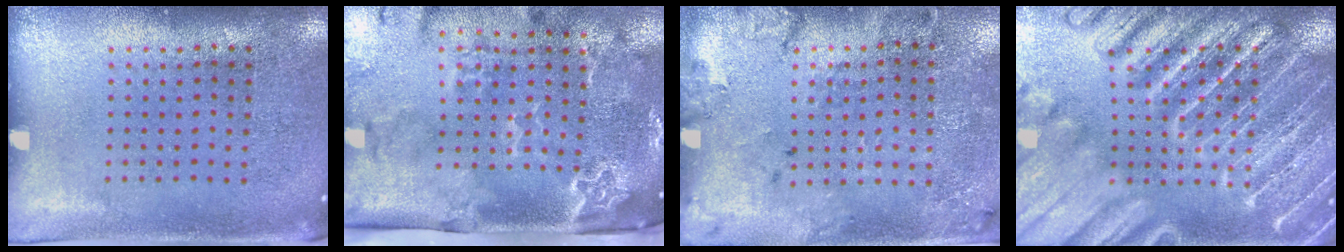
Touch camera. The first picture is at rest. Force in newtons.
{"total": 3.3, "press": 2.4, "slide": 2.2}
{"total": 2.1, "press": 1.5, "slide": 1.5}
{"total": 6.2, "press": 6.2, "slide": 0.7}